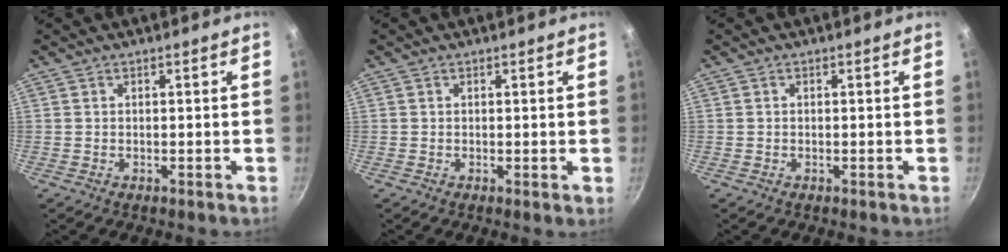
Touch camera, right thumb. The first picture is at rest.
{"total": 0.5, "force": [0.2, 0.2, 0.4], "torque": [-0.007, -0.003, 0.001]}
{"total": 0.0}